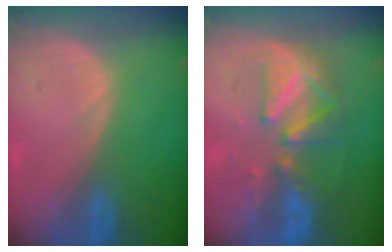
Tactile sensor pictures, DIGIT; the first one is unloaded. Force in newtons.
{"total": 8.3, "press": 8.1, "slide": 1.9}